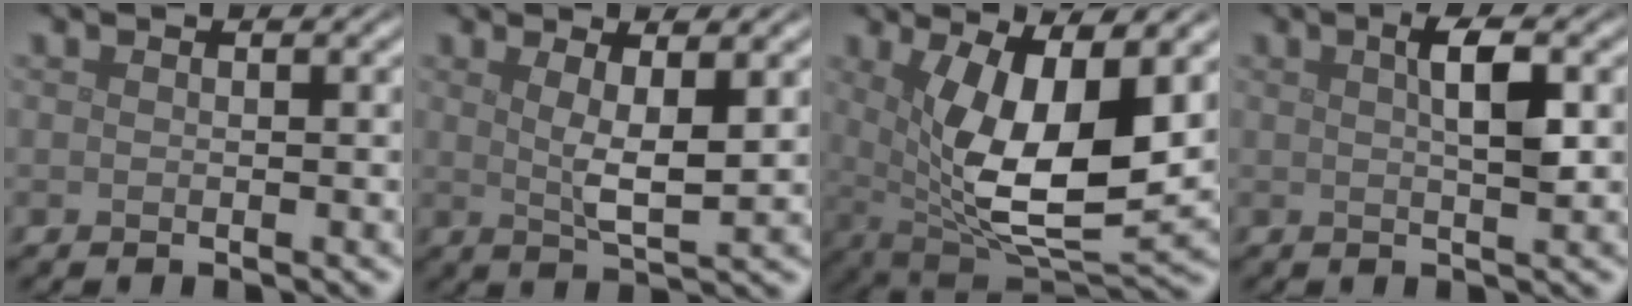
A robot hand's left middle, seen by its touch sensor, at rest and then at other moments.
{"total": 3.5, "force": [1.2, 0.7, 3.2], "torque": [-0.060, -0.010, 0.022]}
{"total": 11.1, "force": [1.6, 4.3, 10.1], "torque": [-0.177, -0.020, 0.031]}
{"total": 3.2, "force": [0.8, 0.6, 3.0], "torque": [-0.051, 0.005, 0.013]}